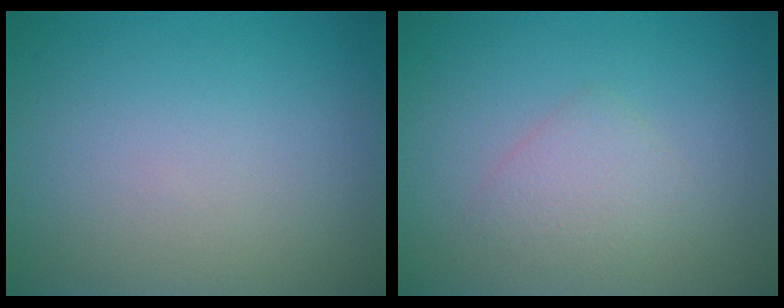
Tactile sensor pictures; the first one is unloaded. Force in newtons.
{"total": 1.8, "press": 1.8, "slide": 0.0}